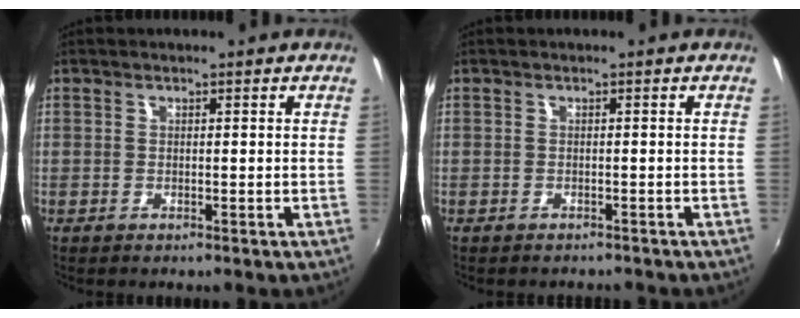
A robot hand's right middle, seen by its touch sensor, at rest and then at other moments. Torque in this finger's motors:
{"motor_torque": [1.00, -1.13, 0.09, 0.04]}